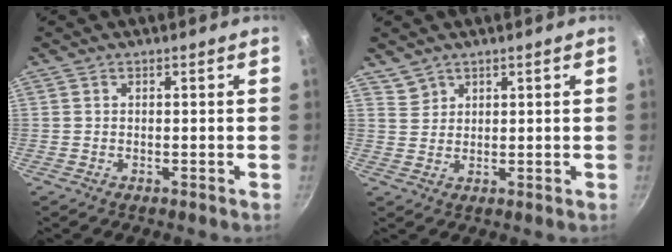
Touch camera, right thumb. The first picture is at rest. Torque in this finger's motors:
{"motor_torque": [-0.12, 0.27, -0.13, -0.49, -0.09]}